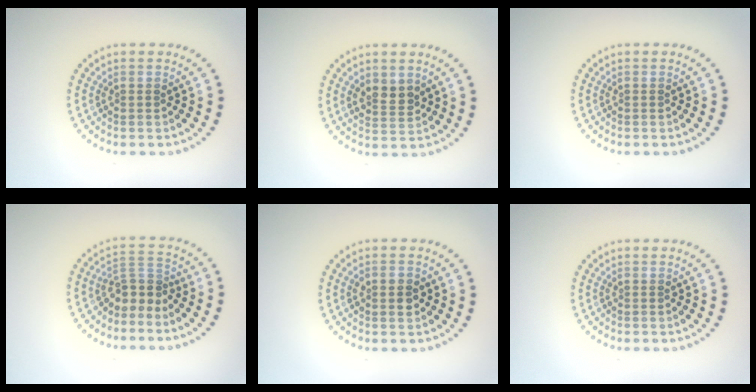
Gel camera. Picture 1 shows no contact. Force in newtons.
{"total": 2.2, "press": 2.1, "slide": 0.6}
{"total": 0.0}
{"total": 2.9, "press": 2.0, "slide": 2.1}
{"total": 1.4, "press": 1.4, "slide": 0.2}
{"total": 0.0}